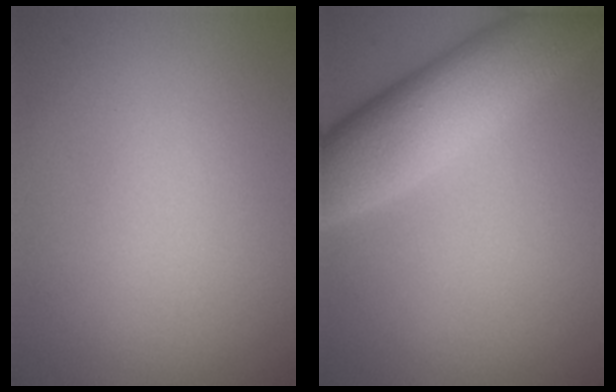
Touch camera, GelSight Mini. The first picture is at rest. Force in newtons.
{"total": 8.2, "press": 8.2, "slide": 0.2}